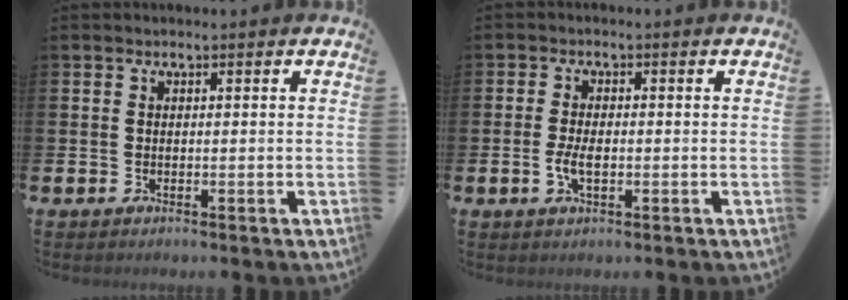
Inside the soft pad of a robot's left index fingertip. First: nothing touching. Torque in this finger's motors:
{"motor_torque": [0.50, 0.33, 0.13, 0.06]}